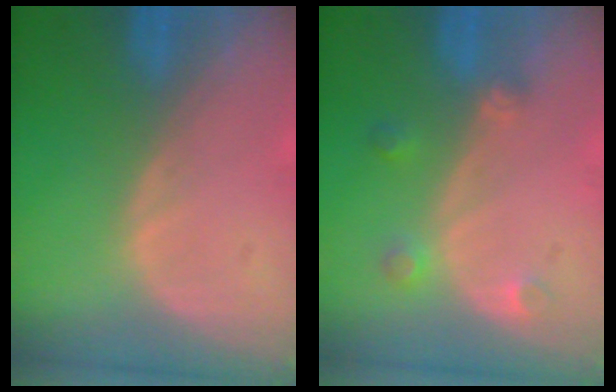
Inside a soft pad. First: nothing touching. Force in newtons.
{"total": 2.8, "press": 2.7, "slide": 0.7}